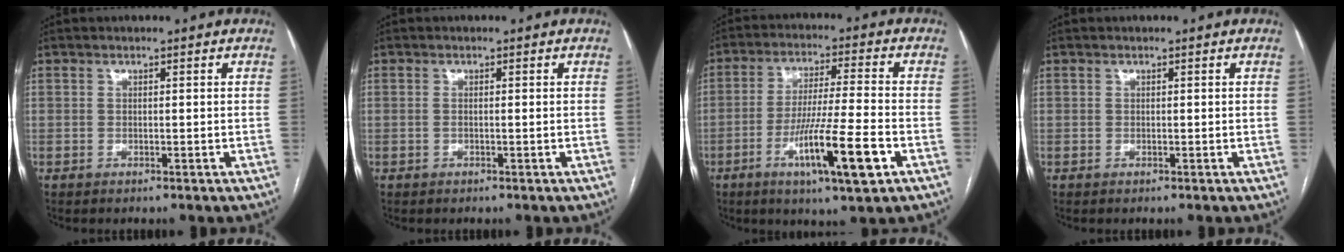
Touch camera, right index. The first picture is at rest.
{"total": 0.6, "force": [-0.1, 0.0, 0.6], "torque": [-0.013, 0.000, -0.002]}
{"total": 12.4, "force": [-5.0, 0.1, 11.3], "torque": [-0.200, -0.017, -0.086]}
{"total": 0.0}